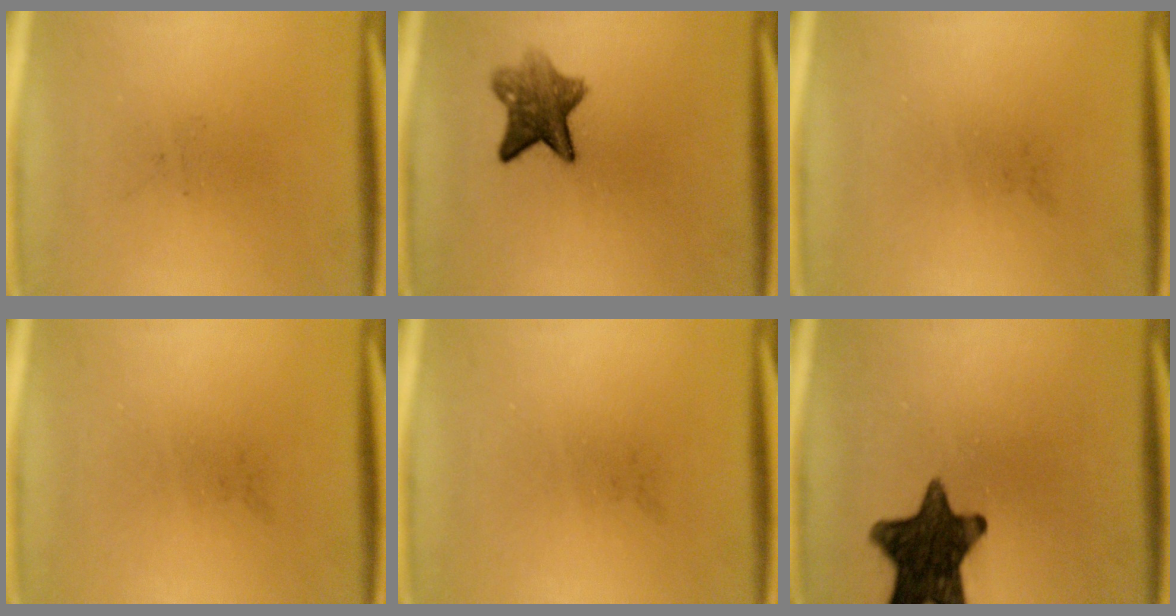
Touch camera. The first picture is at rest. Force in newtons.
{"total": 6.4}
{"total": 0.0}
{"total": 0.0}
{"total": 0.0}
{"total": 14.3}